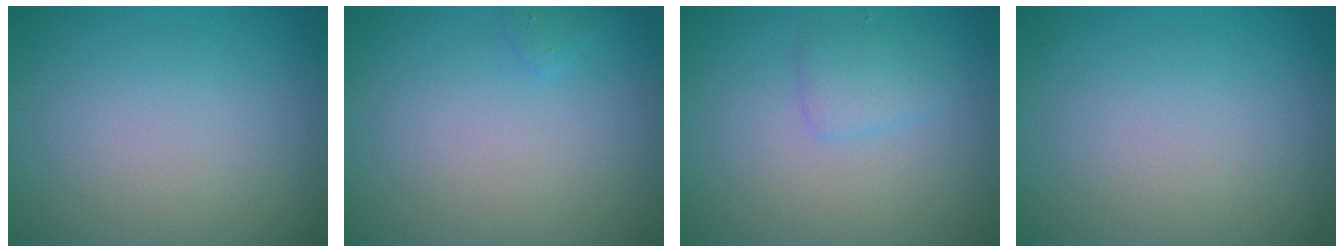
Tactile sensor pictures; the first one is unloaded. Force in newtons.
{"total": 0.6, "press": 0.6, "slide": 0.0}
{"total": 1.8, "press": 1.8, "slide": 0.0}
{"total": 0.0}